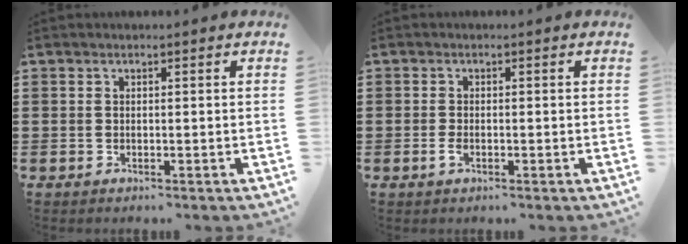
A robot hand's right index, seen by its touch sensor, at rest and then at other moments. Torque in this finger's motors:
{"motor_torque": [1.08, 1.06, 0.24, 0.06]}